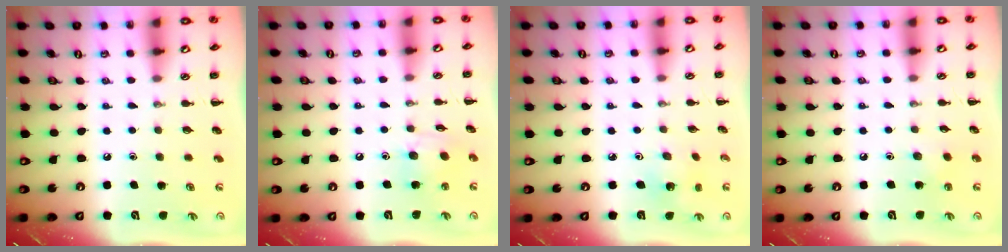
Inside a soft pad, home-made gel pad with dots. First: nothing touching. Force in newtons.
{"total": 7.3, "press": 7.3, "slide": 0.7}
{"total": 2.6, "press": 2.4, "slide": 0.9}
{"total": 4.6, "press": 4.4, "slide": 1.5}